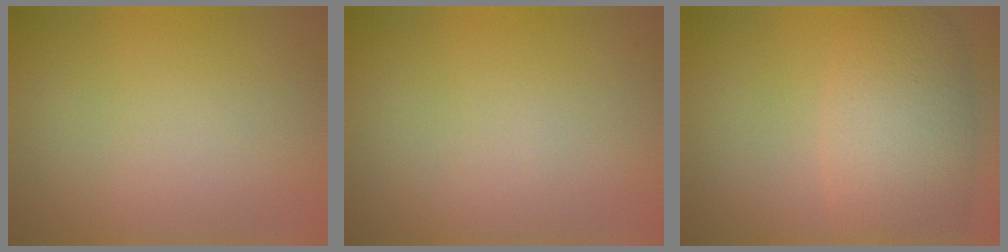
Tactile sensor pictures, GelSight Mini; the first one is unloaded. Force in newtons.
{"total": 0.0}
{"total": 6.9, "press": 6.9, "slide": 0.1}